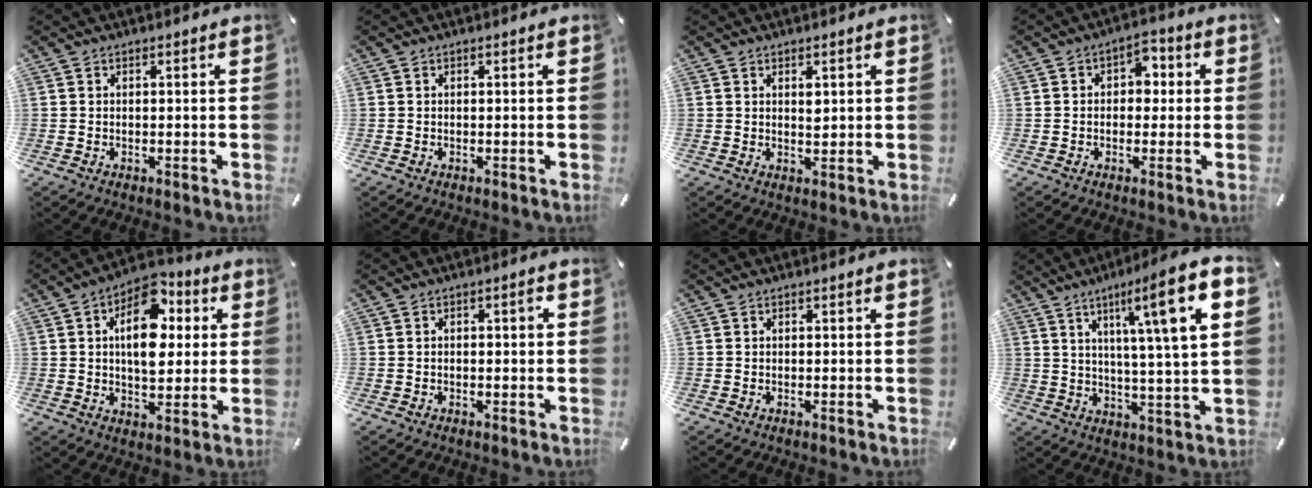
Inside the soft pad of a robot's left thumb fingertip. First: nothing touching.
{"total": 0.0}
{"total": 2.0, "force": [1.0, 1.1, 1.4], "torque": [-0.021, -0.002, 0.016]}
{"total": 4.8, "force": [-0.3, 3.6, 3.1], "torque": [-0.030, 0.004, -0.015]}
{"total": 14.3, "force": [3.5, 9.3, 10.3], "torque": [-0.154, -0.007, 0.059]}
{"total": 2.1, "force": [0.0, 0.8, 1.9], "torque": [-0.038, 0.009, -0.004]}
{"total": 0.0}
{"total": 15.7, "force": [6.6, 1.6, 14.1], "torque": [-0.220, -0.029, 0.088]}